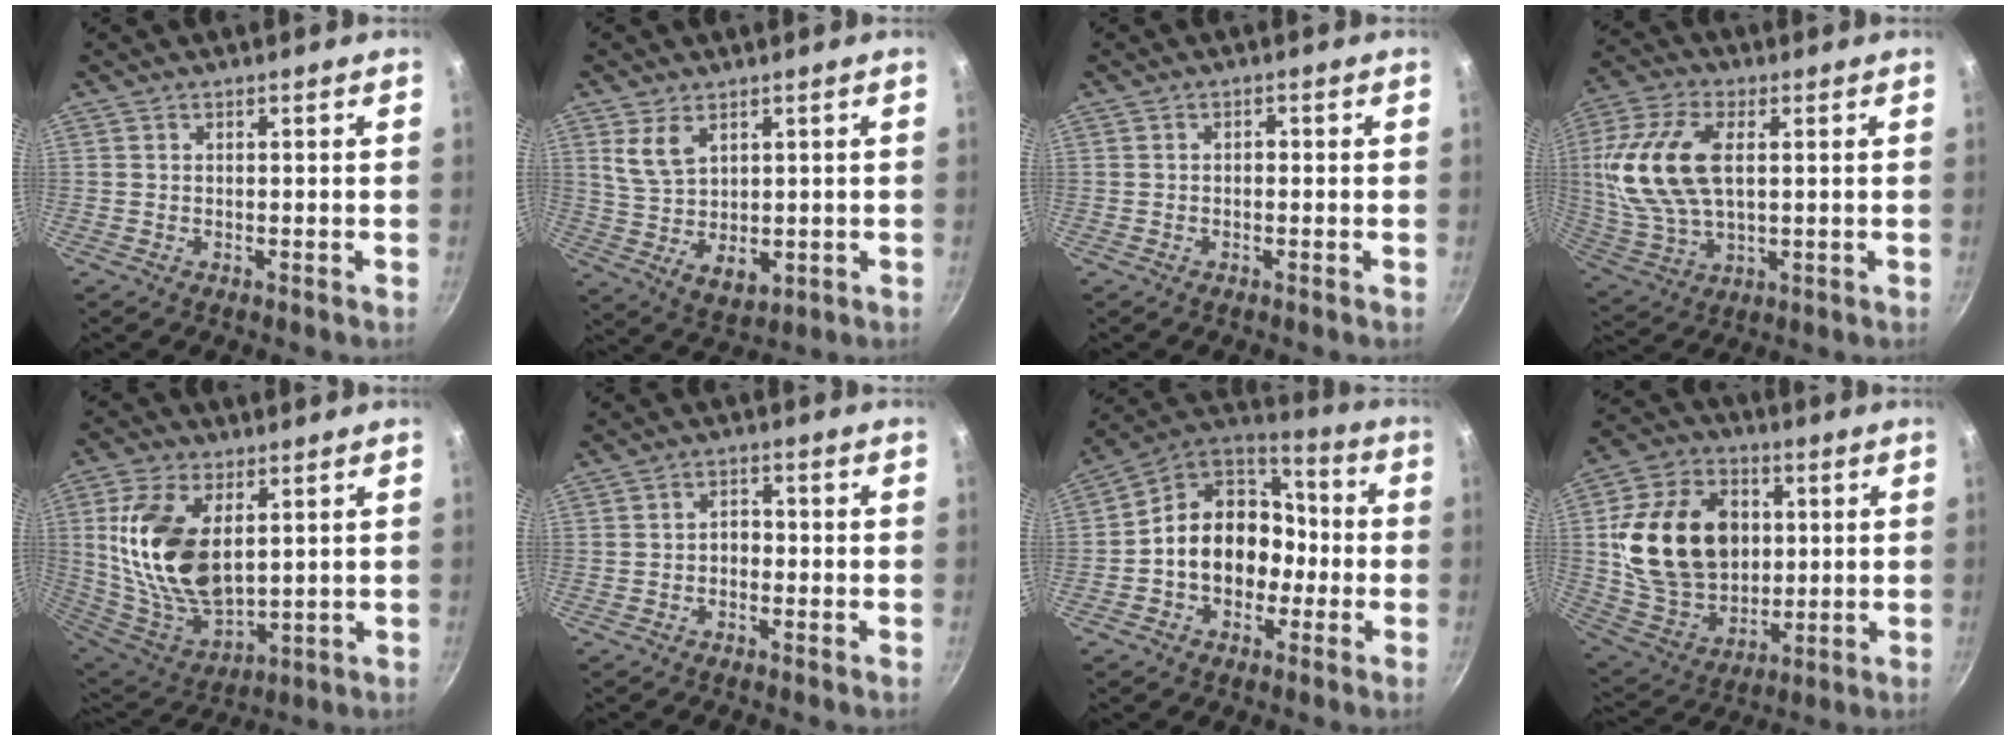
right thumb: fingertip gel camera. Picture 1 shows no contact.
{"total": 8.5, "force": [3.4, 5.3, 5.7], "torque": [-0.088, -0.031, 0.076]}
{"total": 1.0, "force": [-0.3, 0.7, 0.7], "torque": [-0.010, 0.006, -0.006]}
{"total": 17.2, "force": [2.9, 9.5, 14.1], "torque": [-0.285, -0.001, 0.053]}
{"total": 19.0, "force": [4.2, 10.7, 15.1], "torque": [-0.280, -0.028, 0.095]}
{"total": 2.7, "force": [-0.8, 2.0, 1.6], "torque": [-0.008, 0.016, -0.017]}
{"total": 15.7, "force": [-2.5, 12.5, 9.1], "torque": [-0.096, 0.058, -0.056]}
{"total": 22.7, "force": [3.1, 16.8, 14.9], "torque": [-0.239, 0.001, 0.062]}